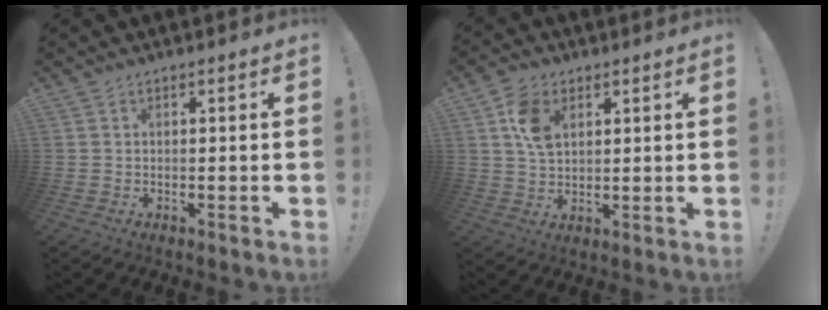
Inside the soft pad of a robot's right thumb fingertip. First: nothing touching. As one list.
[{"total": 8.6, "force": [3.0, 5.9, 5.4], "torque": [-0.103, 0.003, 0.060]}]